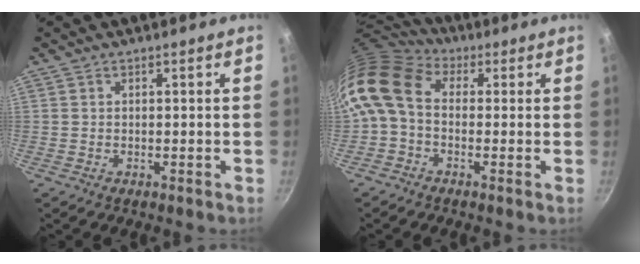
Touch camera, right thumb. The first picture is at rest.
{"total": 11.1, "force": [0.5, 8.0, 7.7], "torque": [-0.149, 0.026, -0.013]}